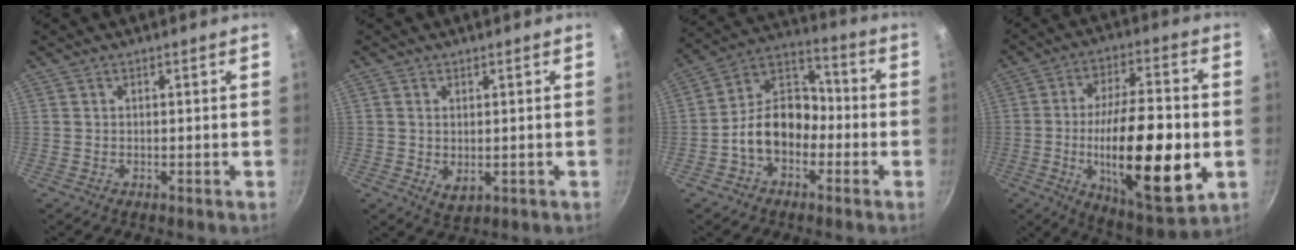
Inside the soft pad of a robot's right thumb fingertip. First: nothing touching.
{"total": 3.3, "force": [0.0, 2.1, 2.6], "torque": [-0.043, -0.011, 0.004]}
{"total": 12.4, "force": [-3.6, 8.9, 7.9], "torque": [-0.088, 0.055, -0.083]}
{"total": 24.7, "force": [-4.3, 9.1, 22.6], "torque": [-0.359, 0.006, -0.062]}